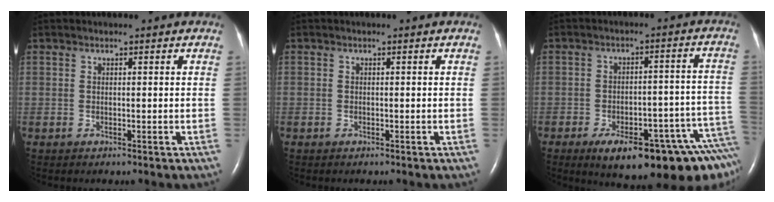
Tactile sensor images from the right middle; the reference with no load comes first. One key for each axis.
{"total": 0.0}
{"total": 19.1, "fx": -13.1, "fy": 4.9, "fz": 13.0, "tx": -0.090, "ty": 0.036, "tz": -0.164}